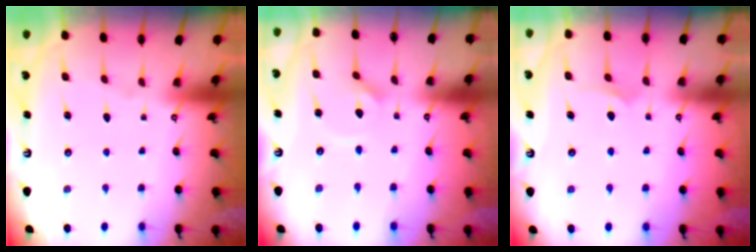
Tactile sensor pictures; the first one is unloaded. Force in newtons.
{"total": 2.3, "press": 2.2, "slide": 0.7}
{"total": 5.3, "press": 5.3, "slide": 0.1}